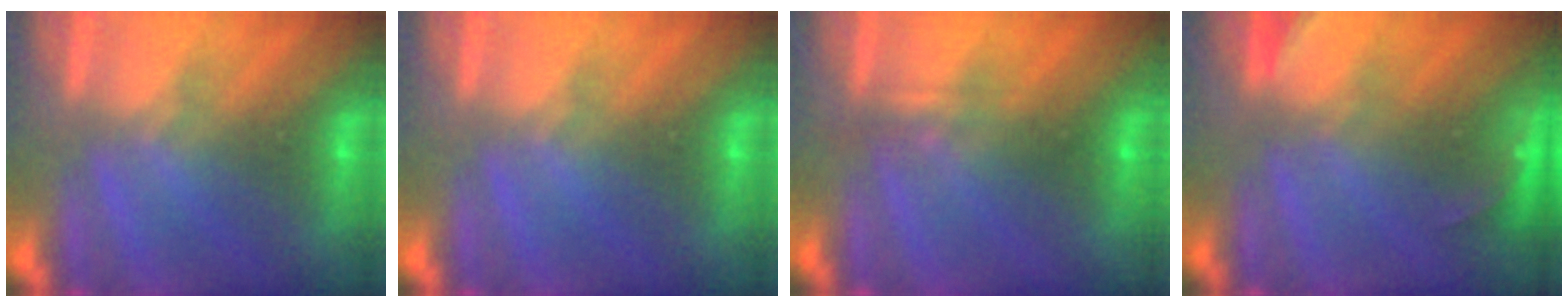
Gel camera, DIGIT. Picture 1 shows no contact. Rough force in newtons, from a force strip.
{"total": 0.0}
{"total": 2.3}
{"total": 2.6}